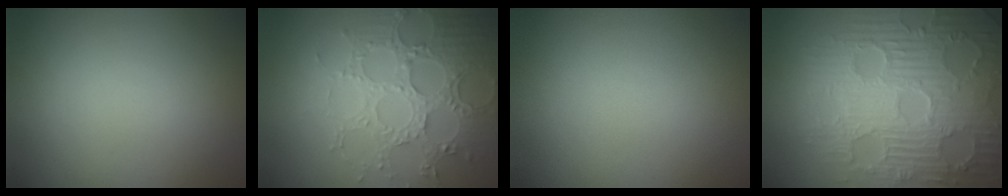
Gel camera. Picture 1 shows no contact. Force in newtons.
{"total": 5.2, "press": 4.9, "slide": 1.8}
{"total": 0.0}
{"total": 9.2, "press": 6.7, "slide": 6.3}